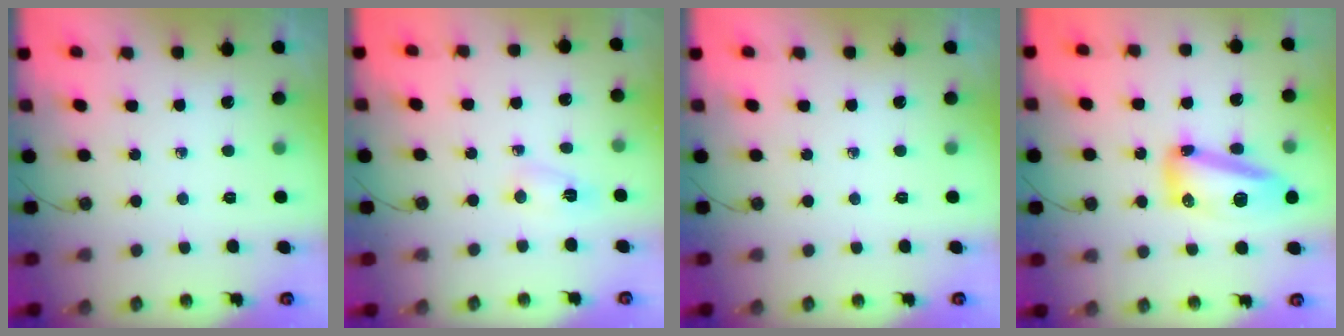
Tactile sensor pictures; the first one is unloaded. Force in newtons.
{"total": 2.2, "press": 2.1, "slide": 0.6}
{"total": 0.0}
{"total": 13.7, "press": 13.7, "slide": 1.2}